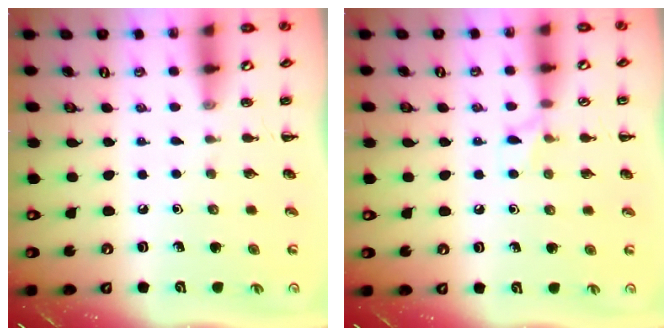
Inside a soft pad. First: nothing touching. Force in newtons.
{"total": 5.4, "press": 5.0, "slide": 2.0}